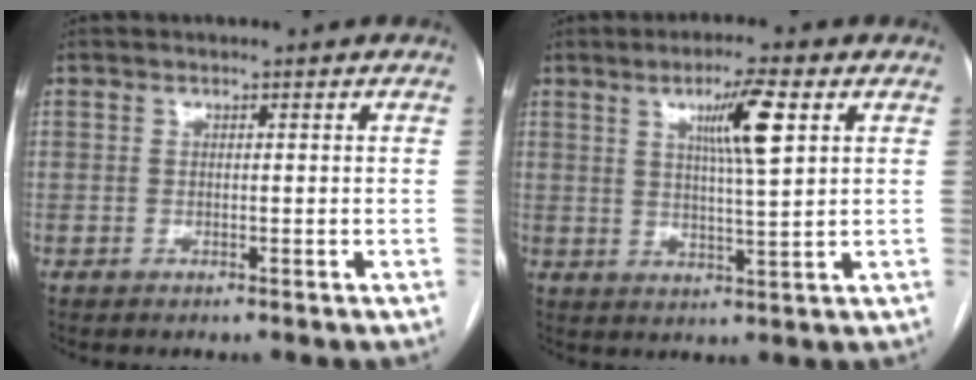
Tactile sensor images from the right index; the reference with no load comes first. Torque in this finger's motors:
{"motor_torque": [0.55, 0.01, 0.31, 0.10]}